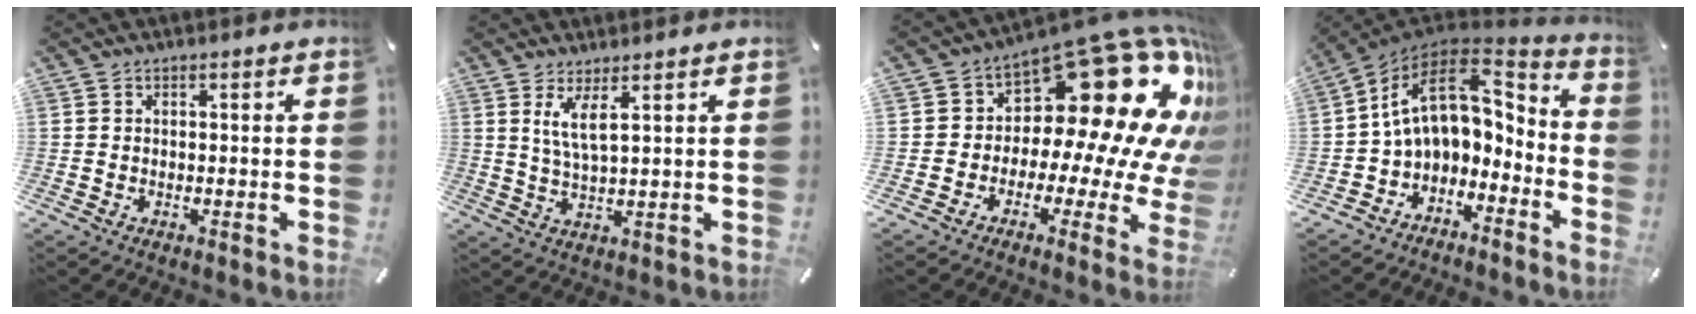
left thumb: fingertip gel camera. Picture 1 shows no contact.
{"total": 5.8, "force": [2.9, 0.9, 4.9], "torque": [-0.105, -0.004, 0.051]}
{"total": 24.1, "force": [10.9, 12.0, 17.9], "torque": [-0.237, -0.108, 0.199]}
{"total": 12.7, "force": [2.1, 8.9, 8.8], "torque": [-0.150, -0.012, 0.041]}